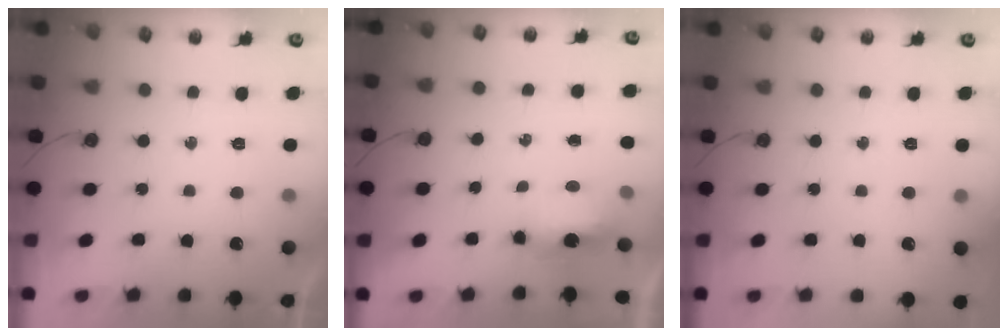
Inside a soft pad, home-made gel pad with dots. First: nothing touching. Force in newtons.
{"total": 5.8, "press": 5.7, "slide": 1.1}
{"total": 0.0}